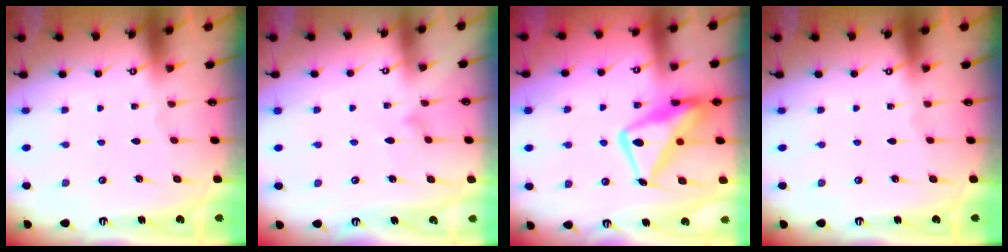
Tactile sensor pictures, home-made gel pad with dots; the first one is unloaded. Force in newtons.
{"total": 8.0, "press": 8.0, "slide": 0.3}
{"total": 17.1, "press": 17.1, "slide": 1.7}
{"total": 0.0}